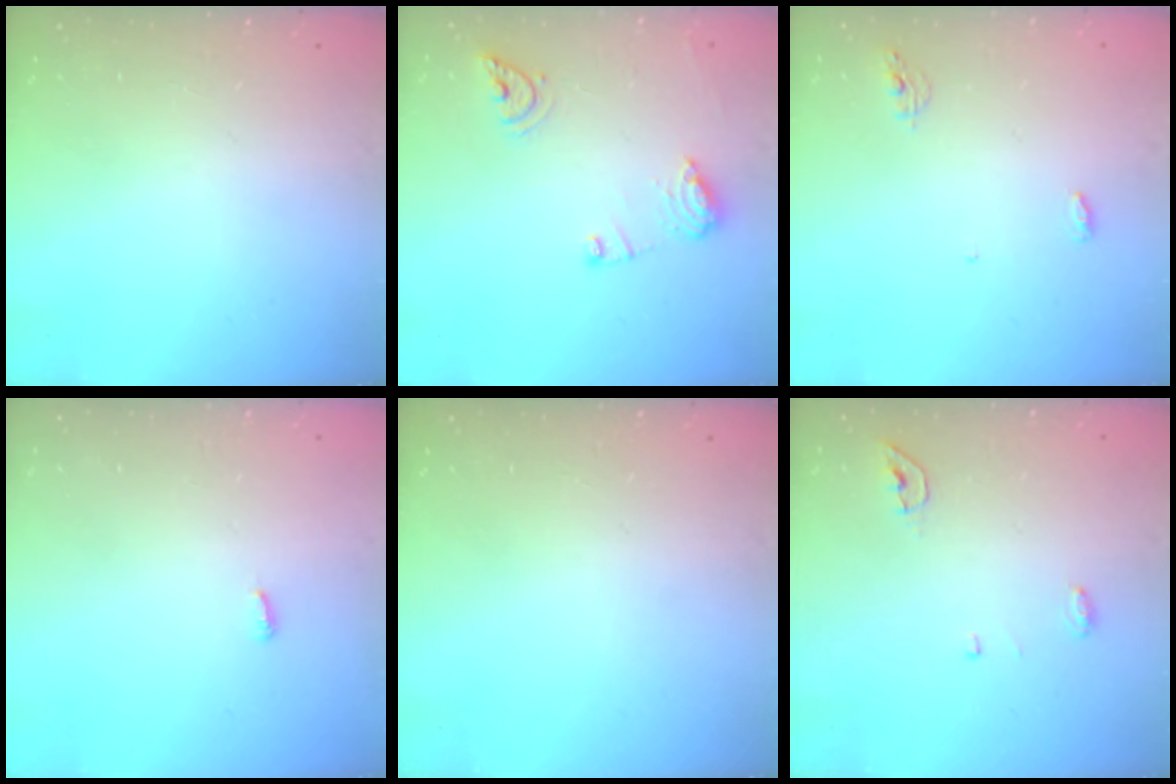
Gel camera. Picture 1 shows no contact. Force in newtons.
{"total": 10.3, "press": 10.2, "slide": 1.1}
{"total": 4.1, "press": 4.0, "slide": 0.9}
{"total": 2.6, "press": 2.6, "slide": 0.2}
{"total": 0.0}
{"total": 4.5, "press": 4.2, "slide": 1.5}